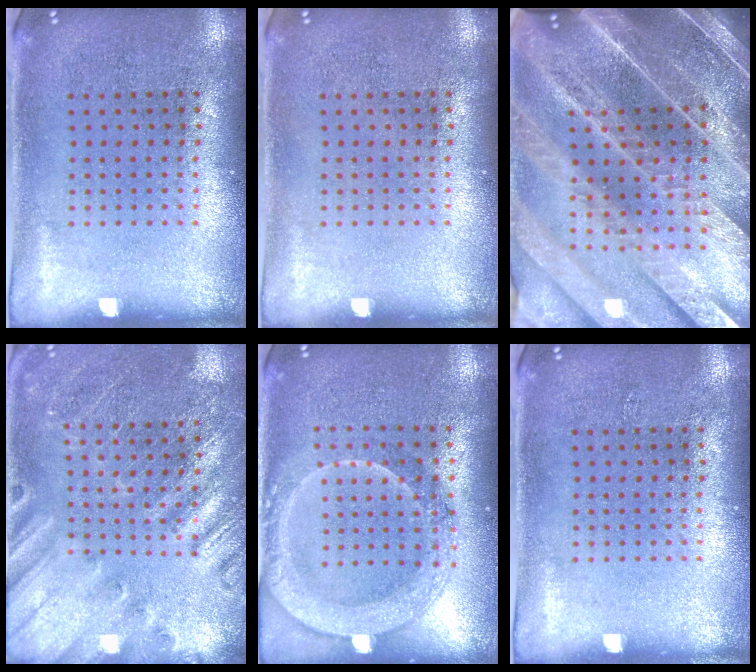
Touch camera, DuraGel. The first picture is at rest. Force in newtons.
{"total": 0.0}
{"total": 5.2, "press": 4.4, "slide": 2.7}
{"total": 2.4, "press": 2.4, "slide": 0.5}
{"total": 2.0, "press": 1.8, "slide": 0.9}
{"total": 0.0}